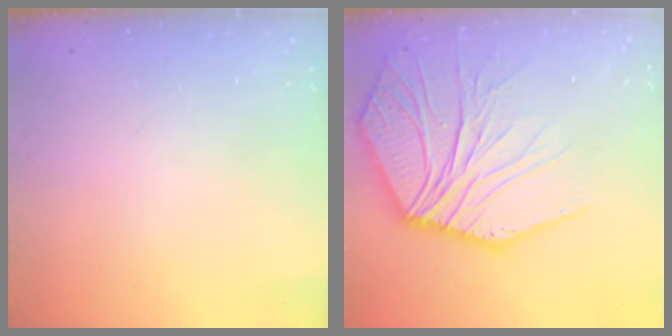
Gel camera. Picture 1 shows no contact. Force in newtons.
{"total": 15.2, "press": 15.1, "slide": 2.0}